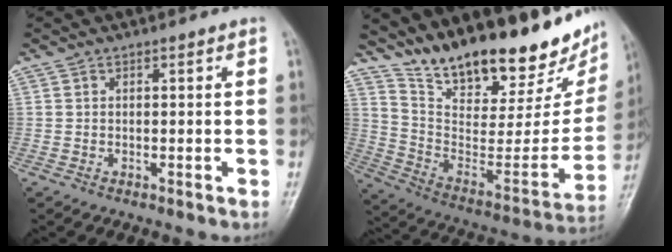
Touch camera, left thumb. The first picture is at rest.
{"total": 29.4, "force": [22.0, 9.6, 16.9], "torque": [-0.236, -0.094, 0.340]}